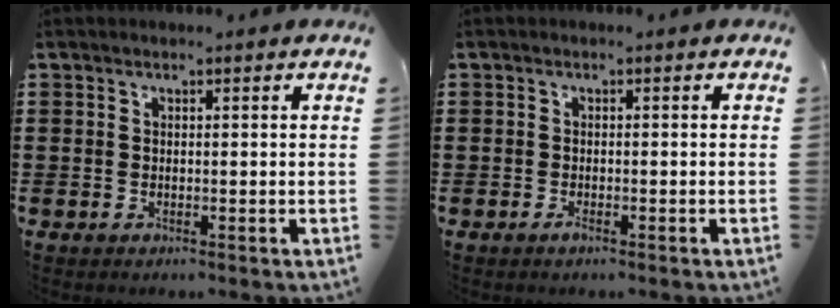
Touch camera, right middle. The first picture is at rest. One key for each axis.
{"total": 0.8, "fx": -0.6, "fy": 0.3, "fz": 0.4, "tx": -0.009, "ty": -0.004, "tz": -0.011}